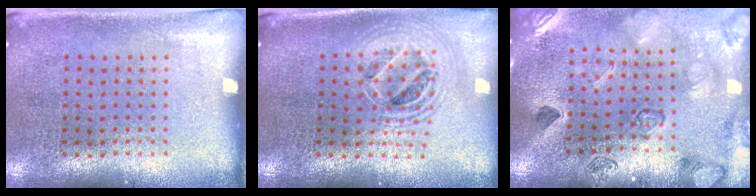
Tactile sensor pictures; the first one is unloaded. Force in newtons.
{"total": 2.1, "press": 1.7, "slide": 1.2}
{"total": 2.3, "press": 2.3, "slide": 0.3}